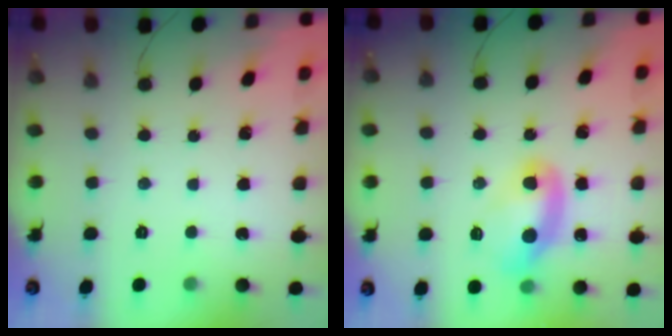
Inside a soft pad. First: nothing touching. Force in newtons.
{"total": 14.4, "press": 10.9, "slide": 9.5}